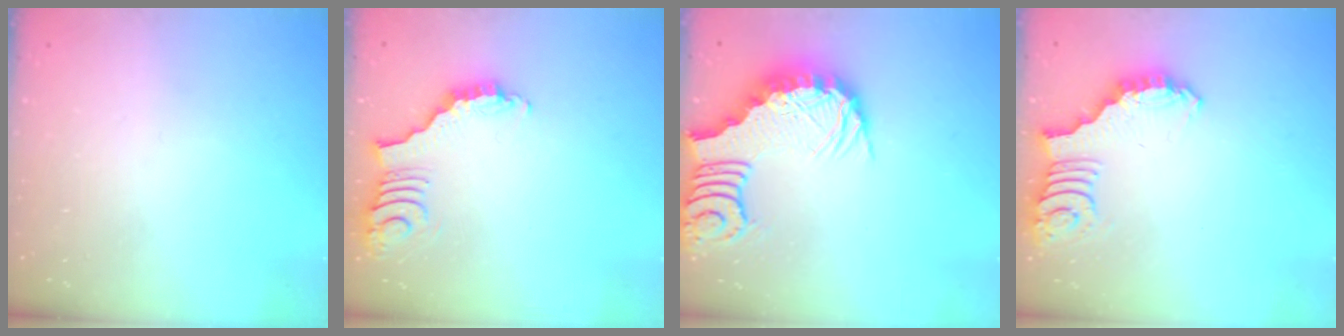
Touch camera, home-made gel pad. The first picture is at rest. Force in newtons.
{"total": 3.6, "press": 3.6, "slide": 0.7}
{"total": 3.7, "press": 3.6, "slide": 0.7}
{"total": 2.7, "press": 2.7, "slide": 0.5}